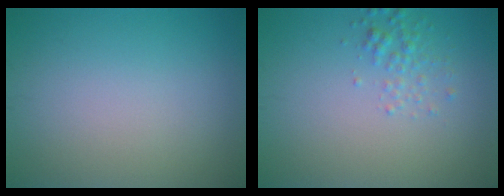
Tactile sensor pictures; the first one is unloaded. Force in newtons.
{"total": 1.6, "press": 1.6, "slide": 0.1}